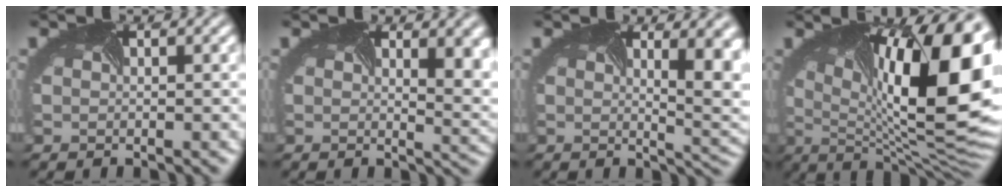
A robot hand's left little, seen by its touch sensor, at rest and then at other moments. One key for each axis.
{"total": 8.8, "fx": 3.4, "fy": 4.4, "fz": 6.8, "tx": -0.069, "ty": 0.016, "tz": 0.047}
{"total": 9.7, "fx": 2.5, "fy": 4.4, "fz": 8.2, "tx": -0.075, "ty": 0.018, "tz": 0.035}
{"total": 18.3, "fx": 2.5, "fy": 6.7, "fz": 16.8, "tx": -0.219, "ty": 0.004, "tz": 0.050}